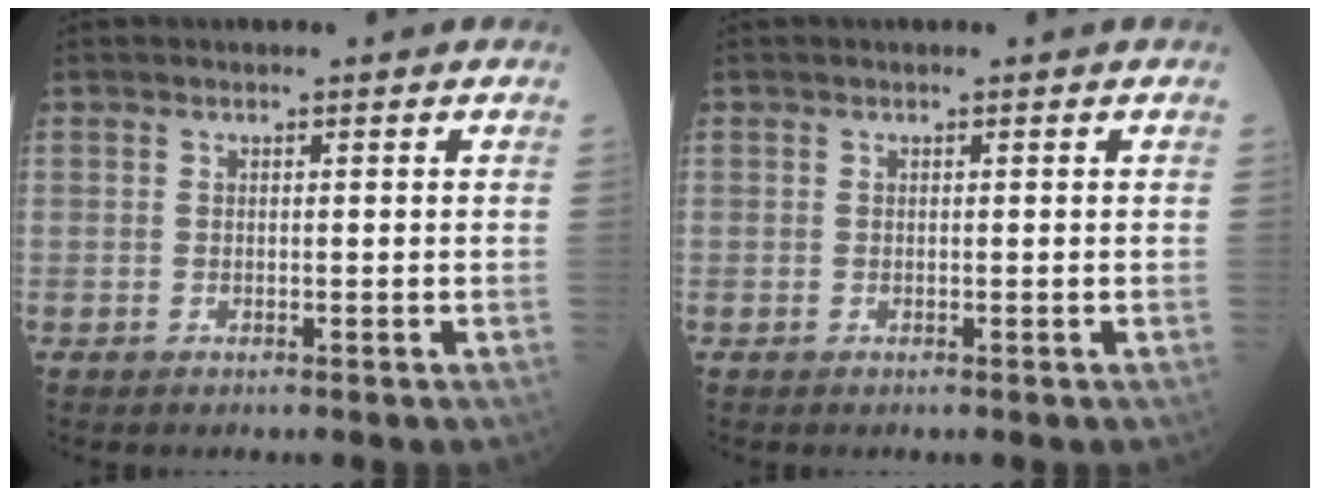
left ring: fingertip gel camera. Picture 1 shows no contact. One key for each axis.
{"total": 0.0}